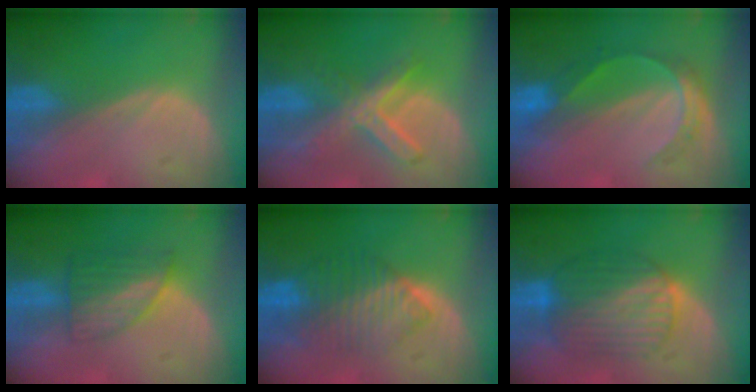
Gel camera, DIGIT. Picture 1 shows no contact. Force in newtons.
{"total": 7.3, "press": 6.3, "slide": 3.7}
{"total": 5.3, "press": 5.0, "slide": 1.6}
{"total": 6.2, "press": 5.6, "slide": 2.7}
{"total": 7.5, "press": 7.3, "slide": 1.6}
{"total": 8.4, "press": 8.4, "slide": 0.5}